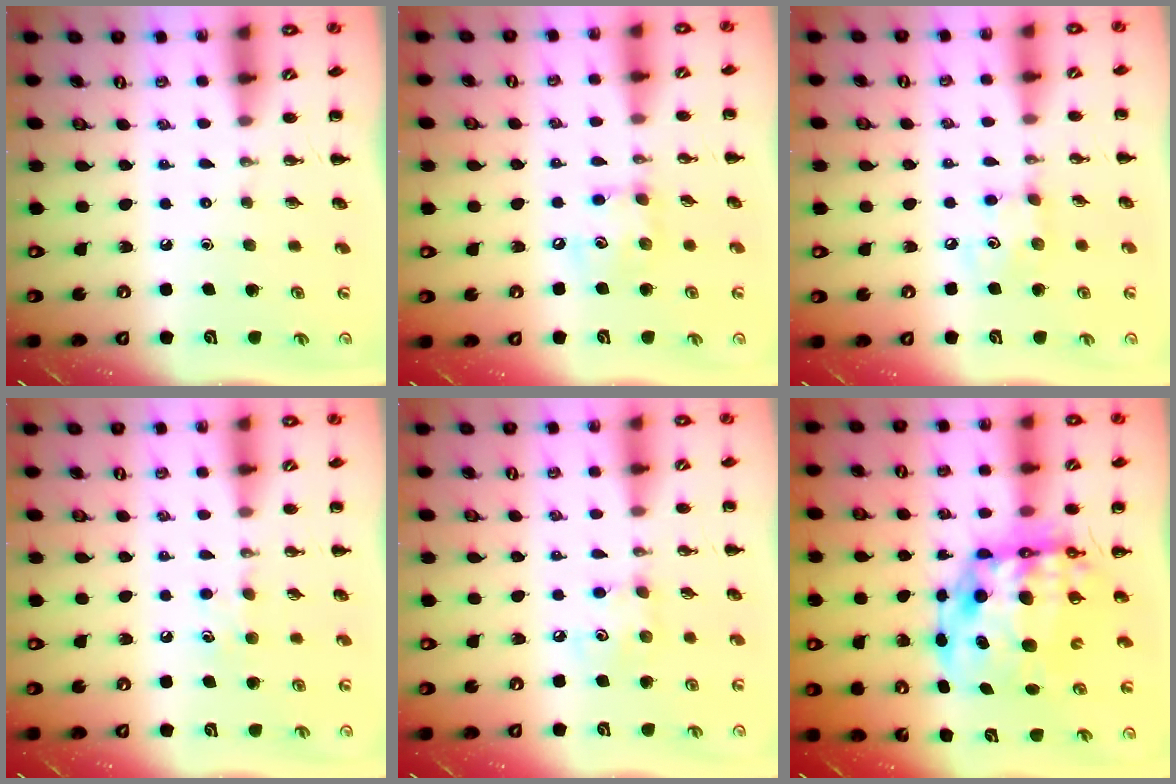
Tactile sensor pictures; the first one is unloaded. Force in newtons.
{"total": 8.2, "press": 8.2, "slide": 0.9}
{"total": 4.6, "press": 4.6, "slide": 0.5}
{"total": 4.6, "press": 4.4, "slide": 1.5}
{"total": 6.0, "press": 5.9, "slide": 1.0}
{"total": 15.8, "press": 15.3, "slide": 3.8}